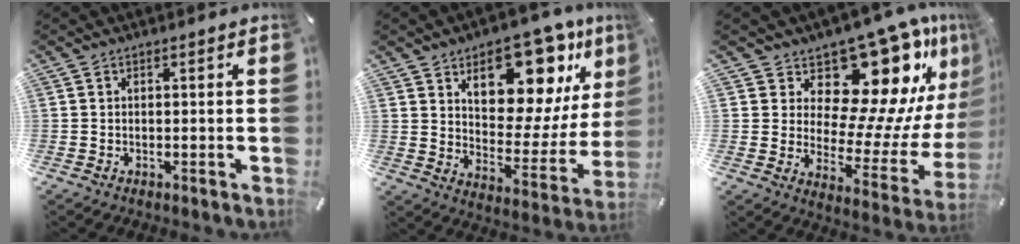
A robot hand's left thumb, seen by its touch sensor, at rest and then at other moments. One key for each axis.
{"total": 18.9, "fx": 12.0, "fy": 10.3, "fz": 10.4, "tx": -0.137, "ty": -0.085, "tz": 0.203}
{"total": 19.4, "fx": 13.3, "fy": 9.5, "fz": 10.6, "tx": -0.124, "ty": -0.131, "tz": 0.219}